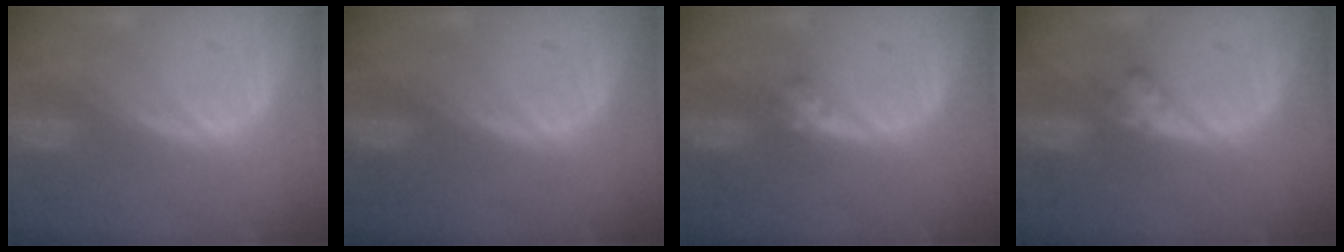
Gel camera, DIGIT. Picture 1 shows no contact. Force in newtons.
{"total": 0.0}
{"total": 2.1, "press": 1.8, "slide": 1.0}
{"total": 2.3, "press": 2.2, "slide": 0.3}